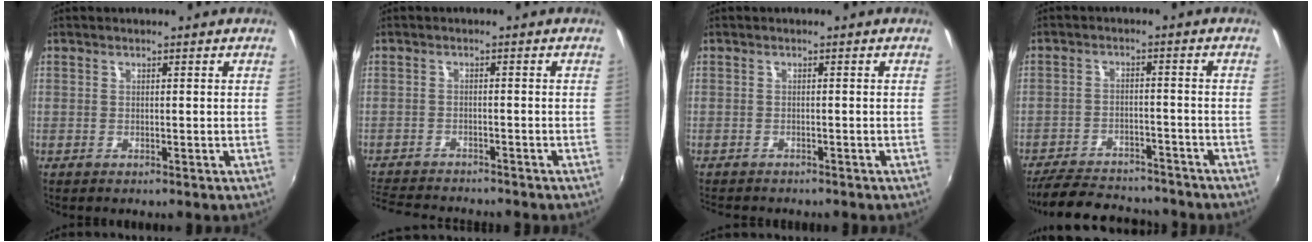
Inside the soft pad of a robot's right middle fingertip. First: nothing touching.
{"total": 9.3, "force": [-8.6, 1.7, 3.0], "torque": [-0.086, -0.012, -0.141]}
{"total": 3.0, "force": [-2.8, 0.6, 0.9], "torque": [-0.027, -0.014, -0.042]}
{"total": 16.2, "force": [-14.3, 4.8, 6.1], "torque": [-0.142, -0.003, -0.201]}